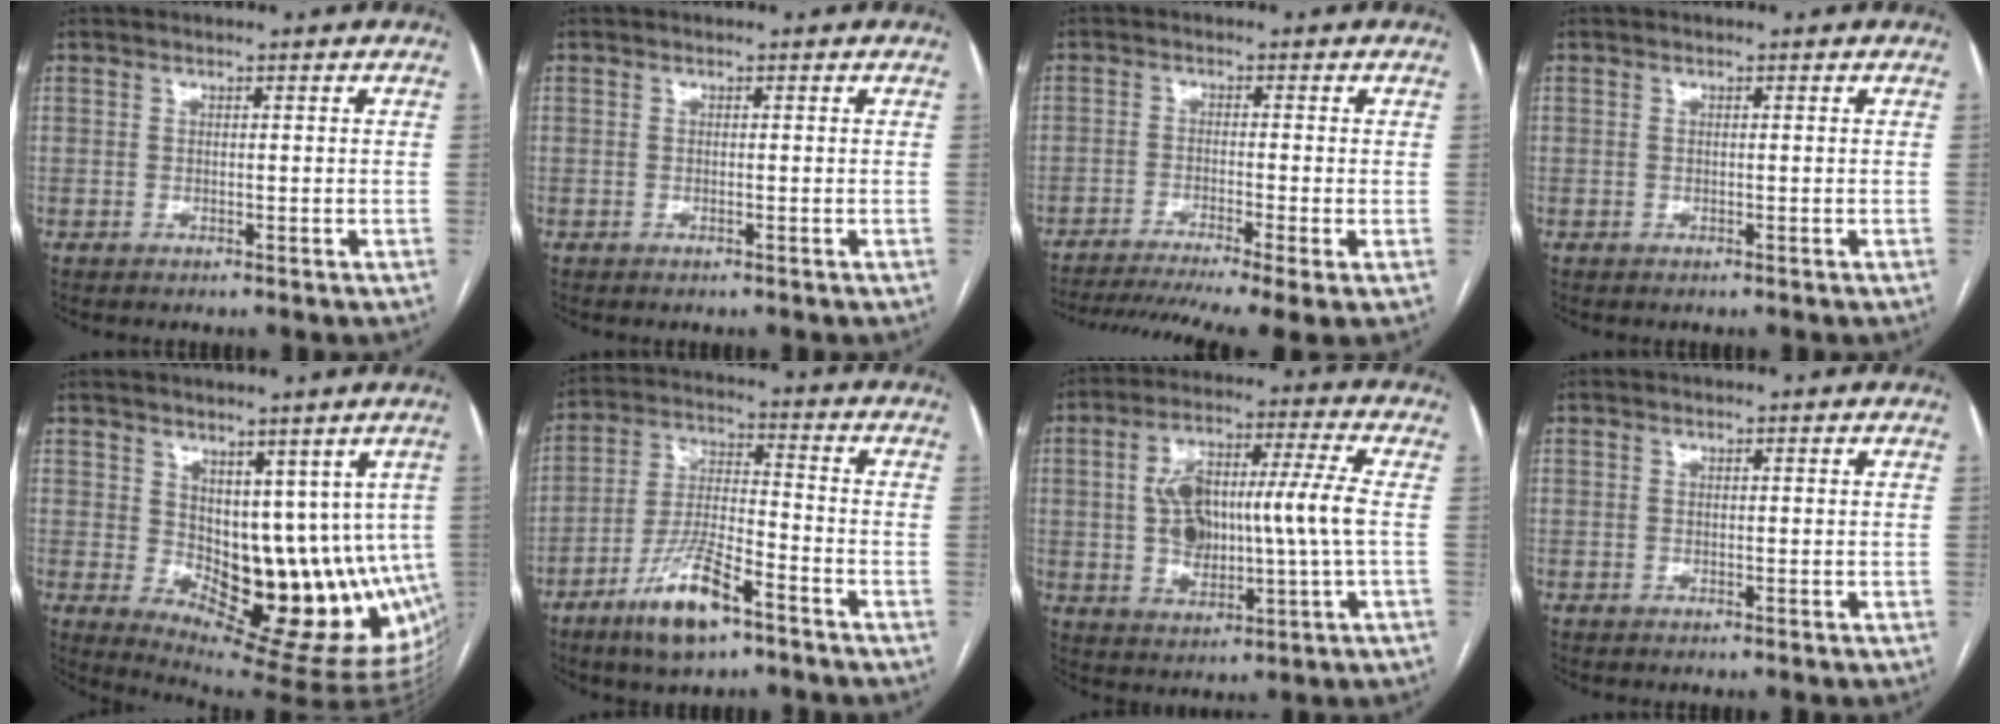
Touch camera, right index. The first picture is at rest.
{"total": 0.0}
{"total": 13.0, "force": [-9.6, 0.1, 8.7], "torque": [-0.134, -0.023, -0.153]}
{"total": 0.0}
{"total": 15.6, "force": [1.4, 8.8, 12.8], "torque": [-0.165, -0.004, 0.040]}
{"total": 11.3, "force": [-7.1, 2.7, 8.4], "torque": [-0.171, -0.011, -0.130]}
{"total": 14.5, "force": [0.5, 3.1, 14.1], "torque": [-0.266, 0.023, 0.012]}
{"total": 0.0}